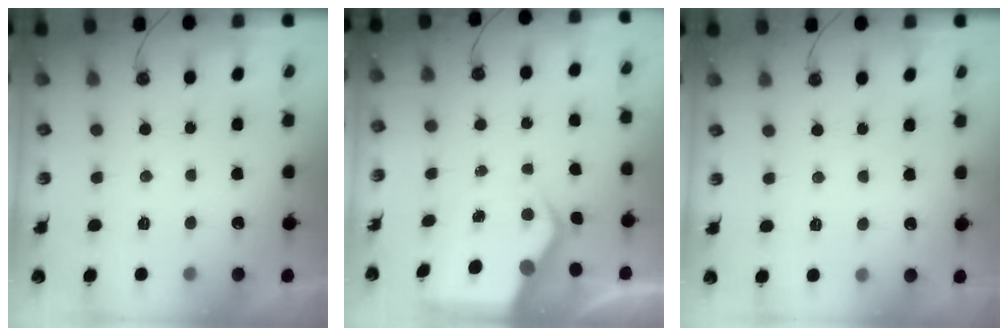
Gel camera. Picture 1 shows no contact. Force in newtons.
{"total": 4.8, "press": 4.8, "slide": 0.3}
{"total": 2.0, "press": 2.0, "slide": 0.4}